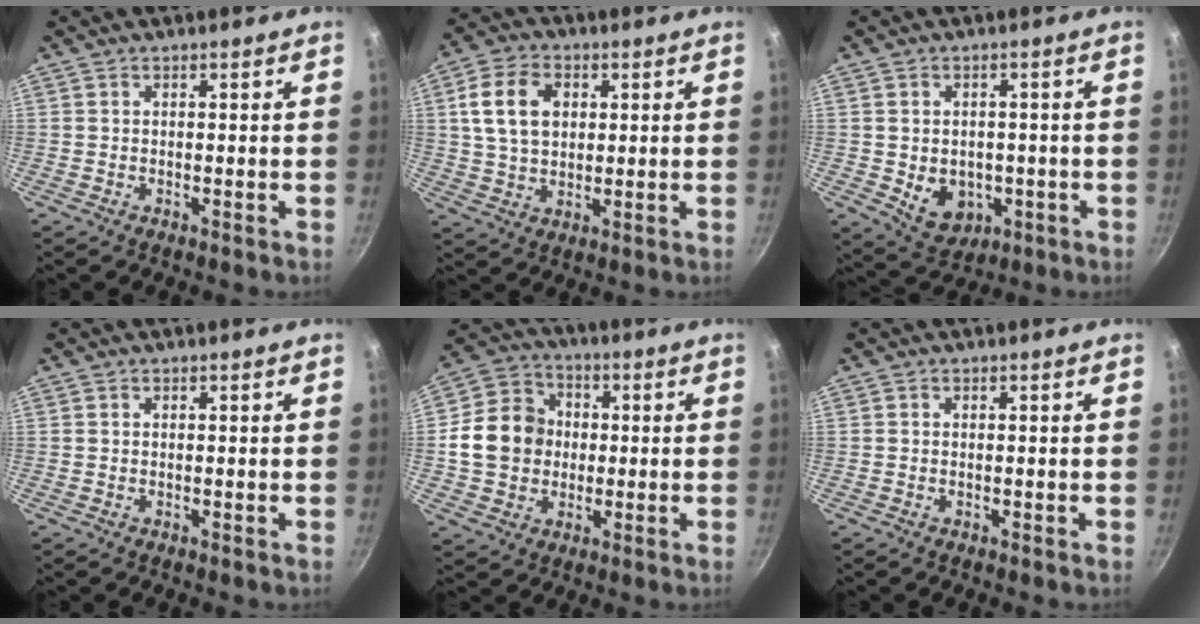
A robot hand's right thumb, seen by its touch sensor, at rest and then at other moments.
{"total": 10.7, "force": [2.5, 7.6, 7.1], "torque": [-0.116, 0.005, 0.041]}
{"total": 8.0, "force": [-1.6, 6.3, 4.8], "torque": [-0.048, -0.001, -0.008]}
{"total": 0.0}
{"total": 12.9, "force": [-0.1, 11.2, 6.5], "torque": [-0.089, 0.021, -0.013]}
{"total": 0.0}